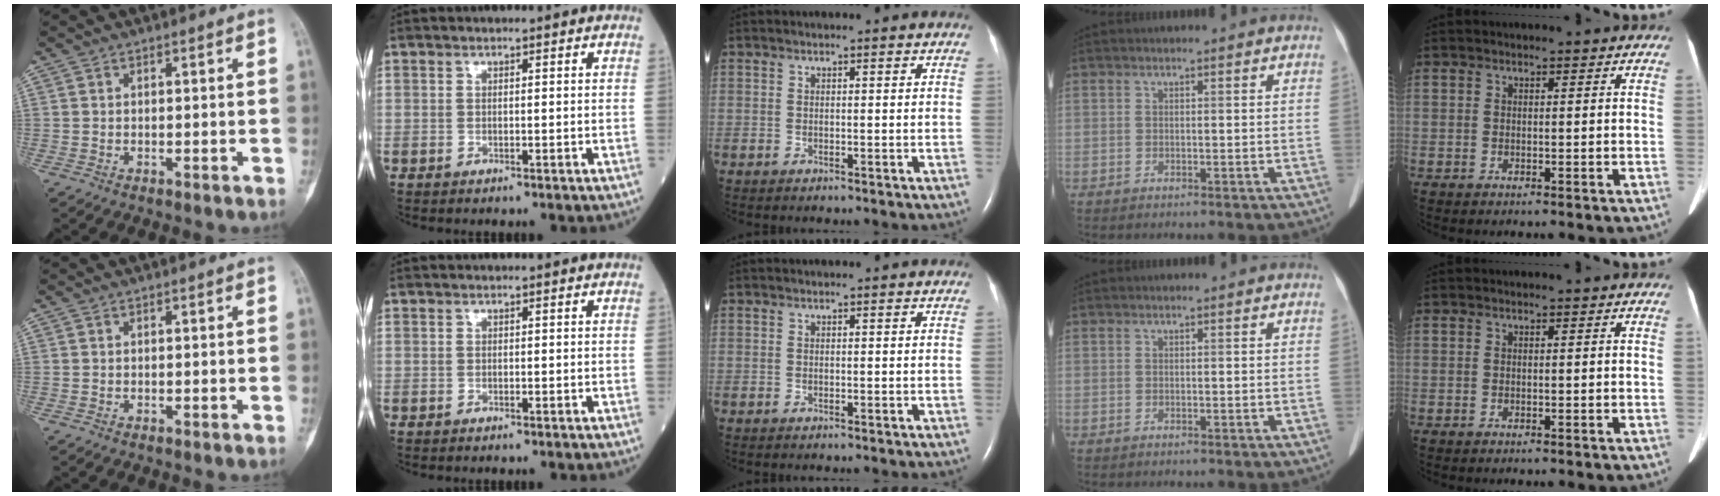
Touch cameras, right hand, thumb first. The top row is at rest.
{}